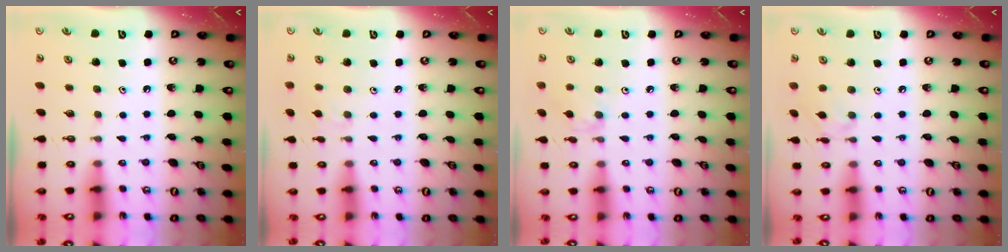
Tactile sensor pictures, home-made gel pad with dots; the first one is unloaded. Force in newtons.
{"total": 2.4, "press": 2.3, "slide": 0.5}
{"total": 3.4, "press": 3.3, "slide": 0.6}
{"total": 4.5, "press": 4.5, "slide": 0.8}